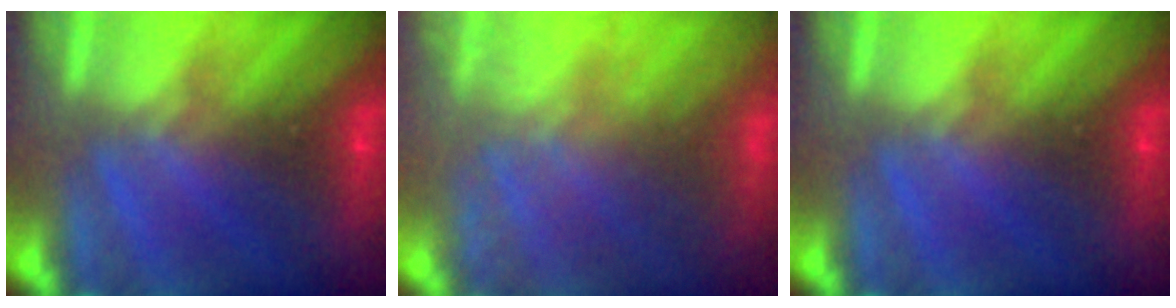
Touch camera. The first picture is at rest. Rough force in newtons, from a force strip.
{"total": 7.4}
{"total": 0.0}